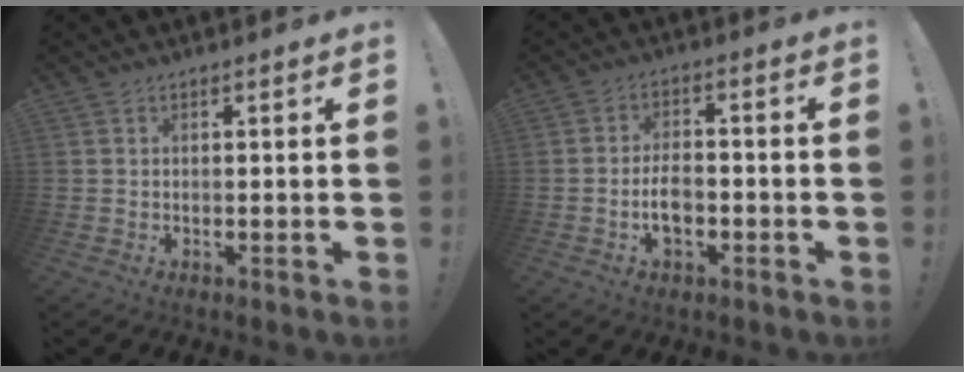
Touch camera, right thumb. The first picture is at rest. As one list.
[{"total": 6.6, "force": [-2.0, 4.0, 4.9], "torque": [-0.083, 0.008, -0.034]}]